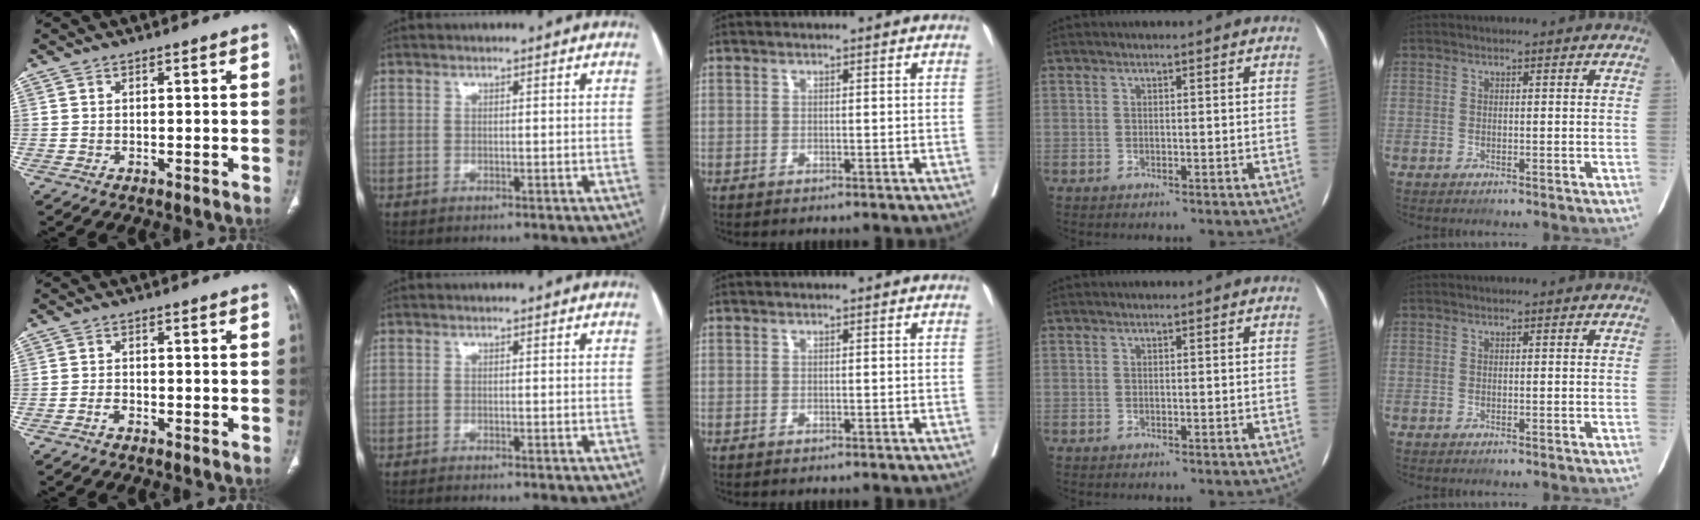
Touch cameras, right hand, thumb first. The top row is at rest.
{"thumb": {"total": 1.4, "force": [-1.1, 0.5, 0.7], "torque": [-0.016, 0.005, -0.022]}, "index": {"total": 3.8, "force": [-3.4, 0.2, 1.8], "torque": [-0.020, -0.004, -0.041]}}